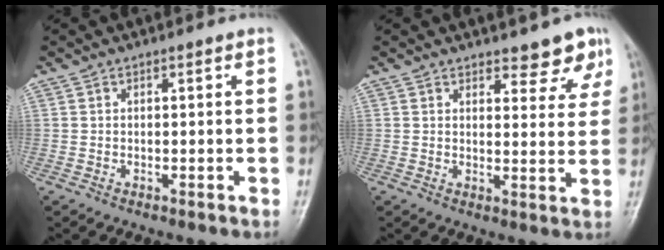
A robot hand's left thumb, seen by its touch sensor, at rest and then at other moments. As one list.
[{"total": 5.8, "force": [4.7, 2.5, 2.4], "torque": [0.004, -0.031, 0.052]}]